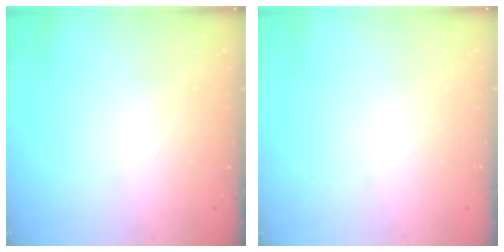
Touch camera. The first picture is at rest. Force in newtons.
{"total": 0.0}